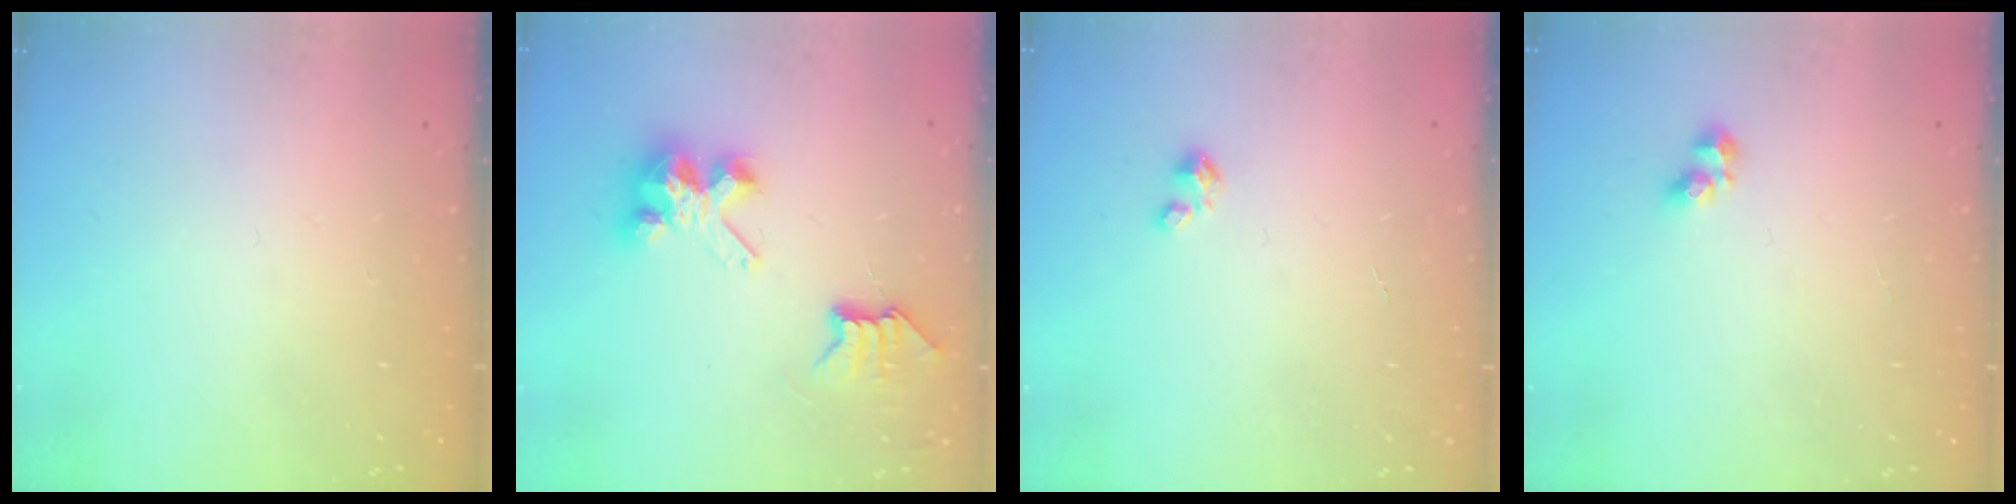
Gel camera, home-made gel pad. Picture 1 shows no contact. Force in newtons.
{"total": 7.6, "press": 7.6, "slide": 0.4}
{"total": 0.0}
{"total": 3.3, "press": 3.1, "slide": 1.3}